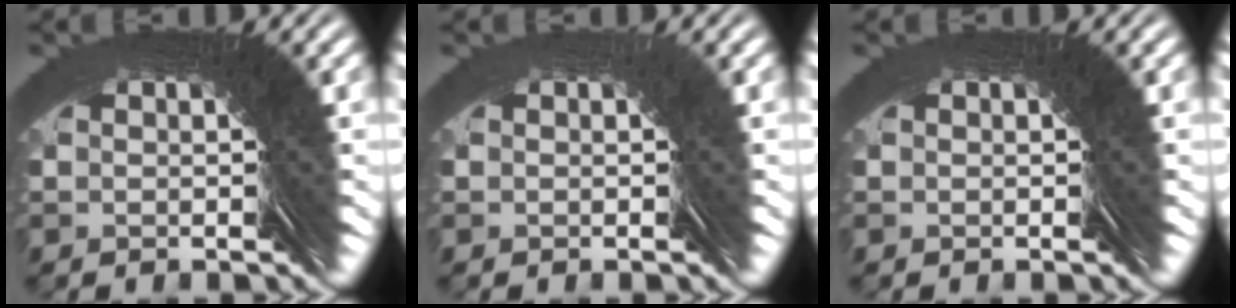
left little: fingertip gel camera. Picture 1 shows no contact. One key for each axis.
{"total": 0.6, "fx": 0.3, "fy": -0.1, "fz": -0.6, "tx": 0.010, "ty": 0.004, "tz": 0.004}
{"total": 0.0}